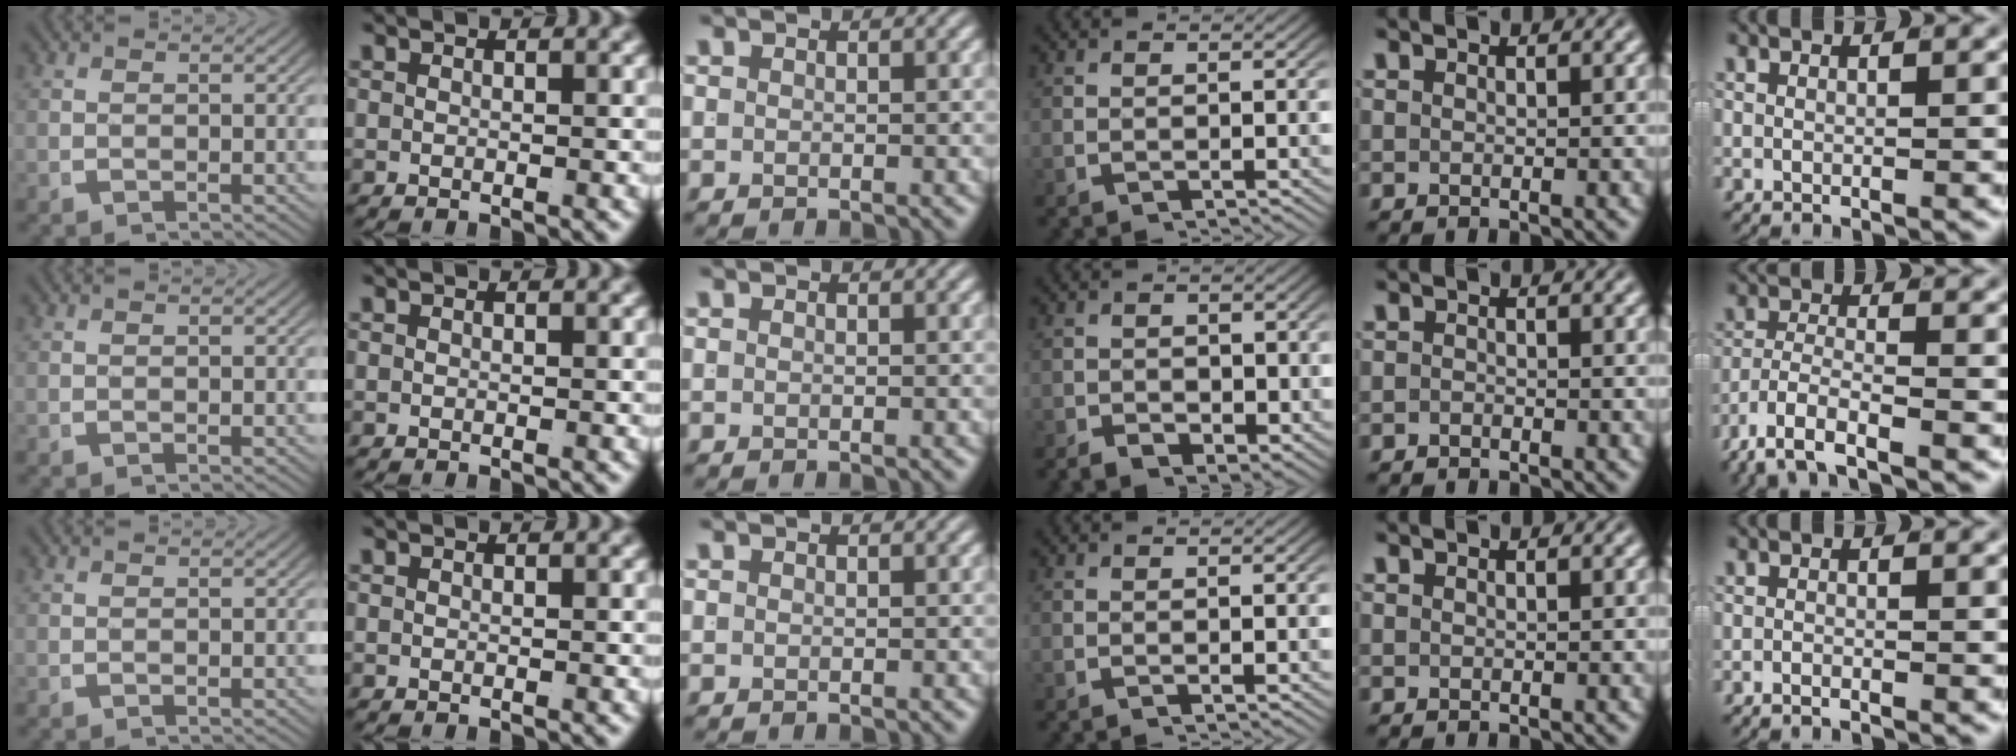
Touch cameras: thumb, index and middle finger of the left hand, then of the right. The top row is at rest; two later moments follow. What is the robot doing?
{"motion": "lift_and_place", "object": "shirt"}